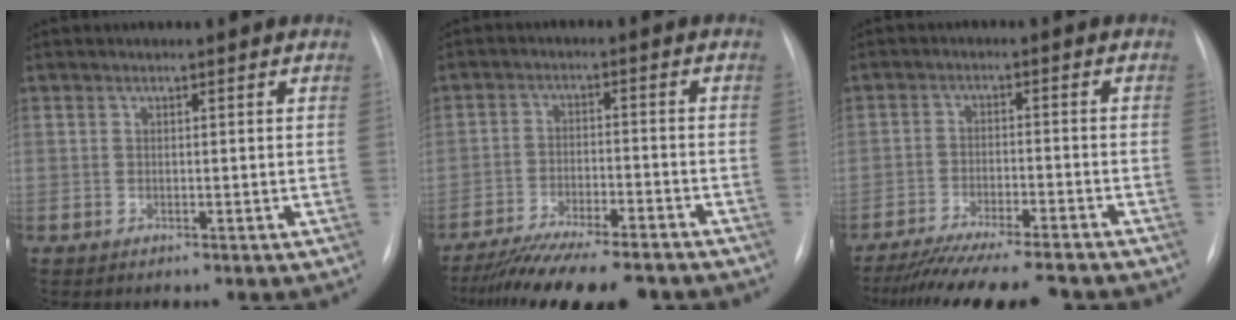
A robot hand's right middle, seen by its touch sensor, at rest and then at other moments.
{"total": 15.6, "force": [-13.5, 2.3, 7.5], "torque": [-0.134, -0.017, -0.203]}
{"total": 15.2, "force": [-13.5, 1.1, 6.8], "torque": [-0.115, -0.029, -0.197]}